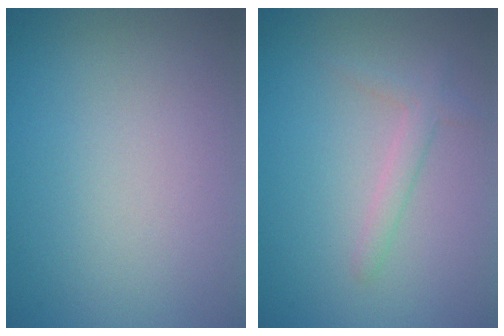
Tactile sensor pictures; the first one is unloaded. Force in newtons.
{"total": 1.7, "press": 1.7, "slide": 0.1}